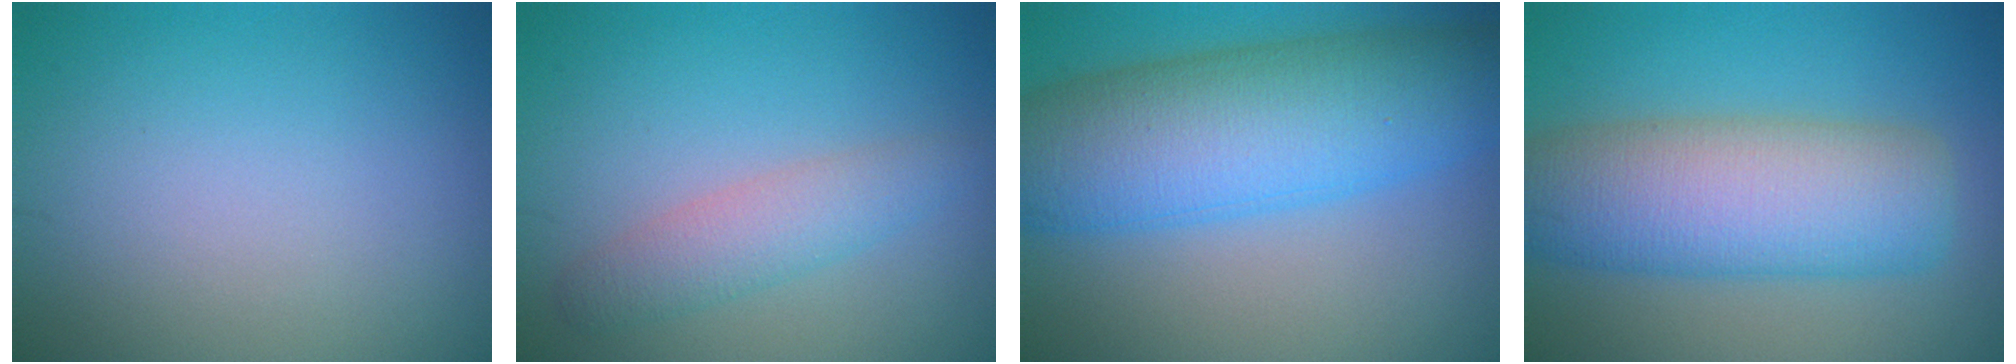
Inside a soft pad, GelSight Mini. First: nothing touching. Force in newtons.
{"total": 2.8, "press": 2.8, "slide": 0.0}
{"total": 11.0, "press": 11.0, "slide": 0.1}
{"total": 9.3, "press": 9.3, "slide": 0.6}